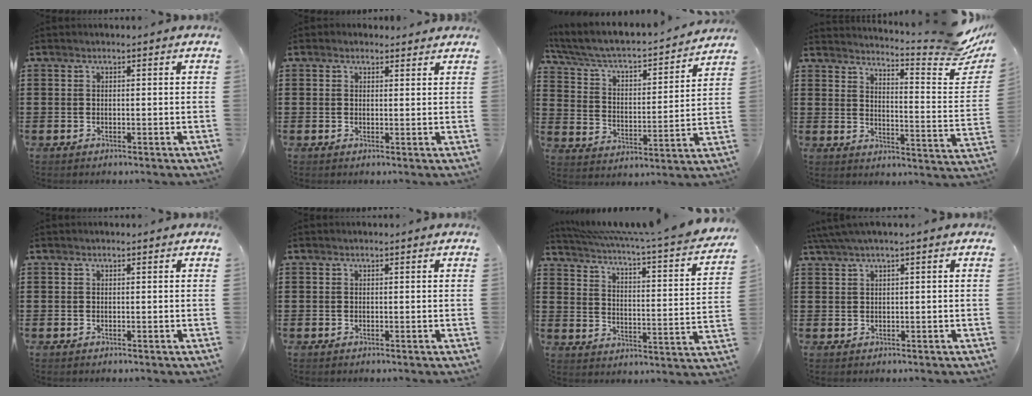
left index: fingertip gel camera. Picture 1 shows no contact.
{"total": 1.5, "force": [1.3, 0.8, 0.2], "torque": [0.000, 0.002, 0.023]}
{"total": 4.0, "force": [3.4, 1.0, 1.9], "torque": [-0.056, -0.035, 0.046]}
{"total": 6.1, "force": [5.0, 0.3, 3.5], "torque": [-0.056, -0.052, 0.076]}
{"total": 0.0}
{"total": 0.0}
{"total": 3.5, "force": [2.8, -0.7, 2.0], "torque": [-0.055, -0.040, 0.036]}
{"total": 1.9, "force": [0.9, 0.0, 1.7], "torque": [-0.040, -0.004, 0.014]}